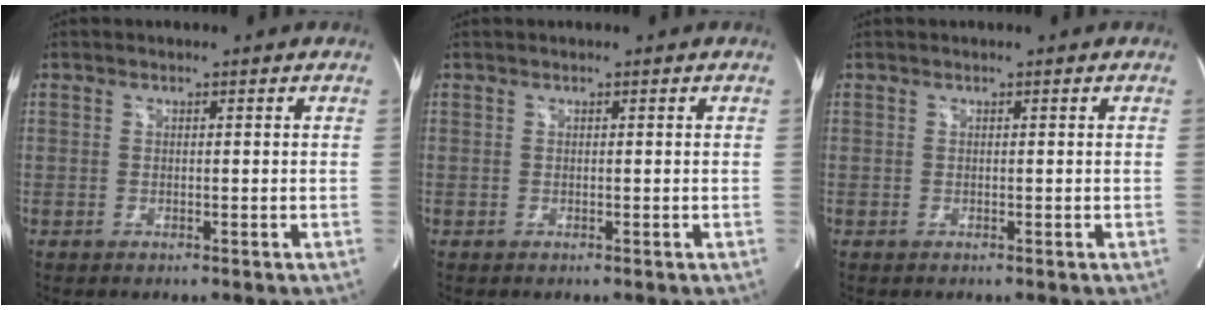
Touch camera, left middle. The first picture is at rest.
{"total": 0.0}
{"total": 0.0}